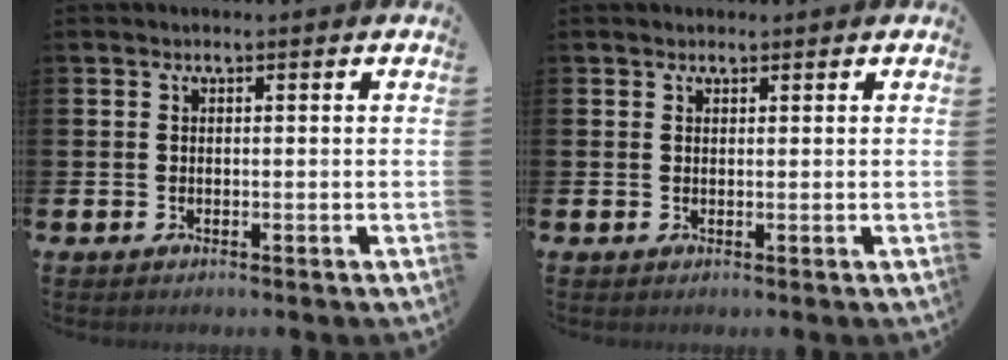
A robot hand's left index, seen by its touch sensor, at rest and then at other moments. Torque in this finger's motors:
{"motor_torque": [0.57, -1.47, 0.02, 0.00]}